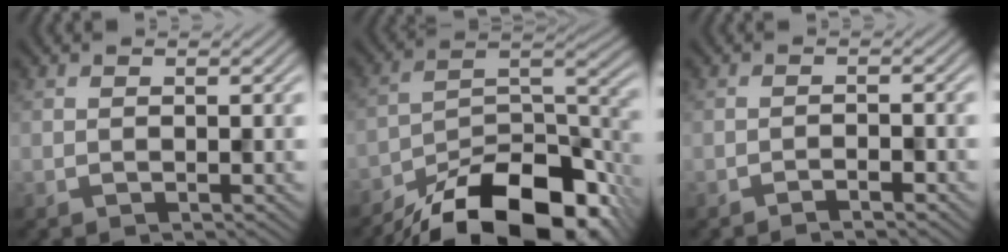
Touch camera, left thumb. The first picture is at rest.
{"total": 18.9, "force": [-14.4, 7.2, 9.9], "torque": [-0.186, -0.037, -0.210]}
{"total": 1.5, "force": [-1.2, 0.1, 0.8], "torque": [-0.011, 0.003, -0.023]}